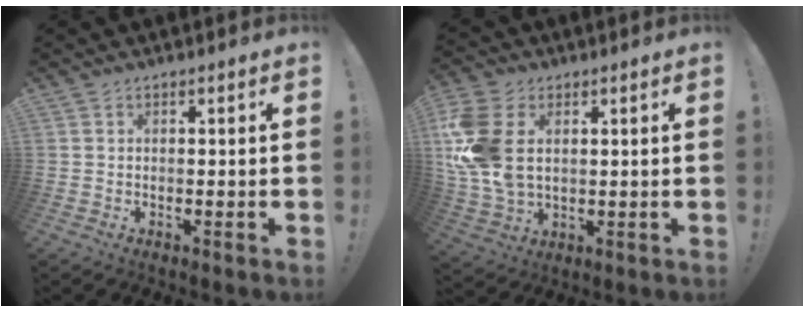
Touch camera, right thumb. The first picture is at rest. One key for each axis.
{"total": 17.0, "fx": 3.1, "fy": 11.6, "fz": 12.1, "tx": -0.252, "ty": -0.007, "tz": 0.060}